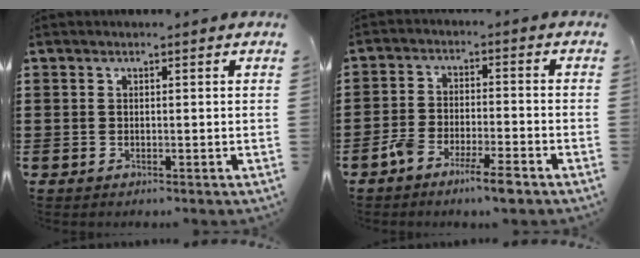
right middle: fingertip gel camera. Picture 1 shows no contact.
{"total": 5.2, "force": [-4.1, 0.8, 3.1], "torque": [-0.069, -0.002, -0.081]}